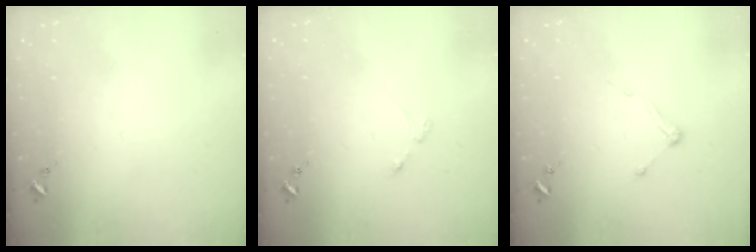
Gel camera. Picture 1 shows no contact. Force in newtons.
{"total": 2.3, "press": 2.3, "slide": 0.3}
{"total": 3.6, "press": 3.6, "slide": 0.4}